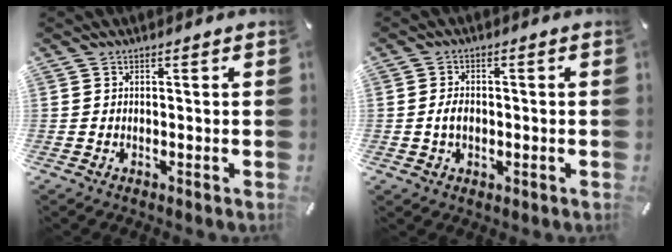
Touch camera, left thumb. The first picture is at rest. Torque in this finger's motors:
{"motor_torque": [0.03, 0.05, 0.14, 0.01, 0.10]}